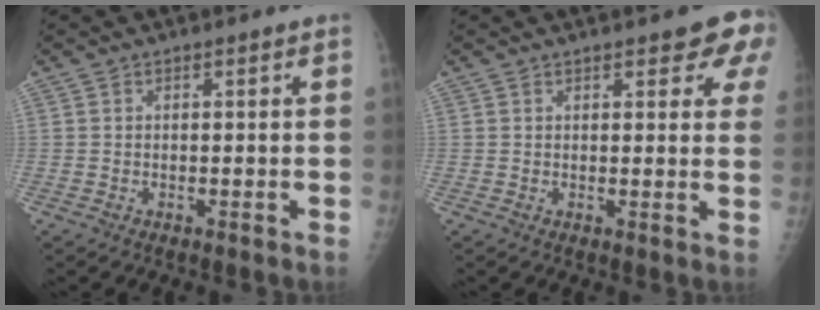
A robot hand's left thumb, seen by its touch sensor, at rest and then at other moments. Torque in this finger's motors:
{"motor_torque": [0.00, 0.27, 0.73, -0.52, 0.12]}